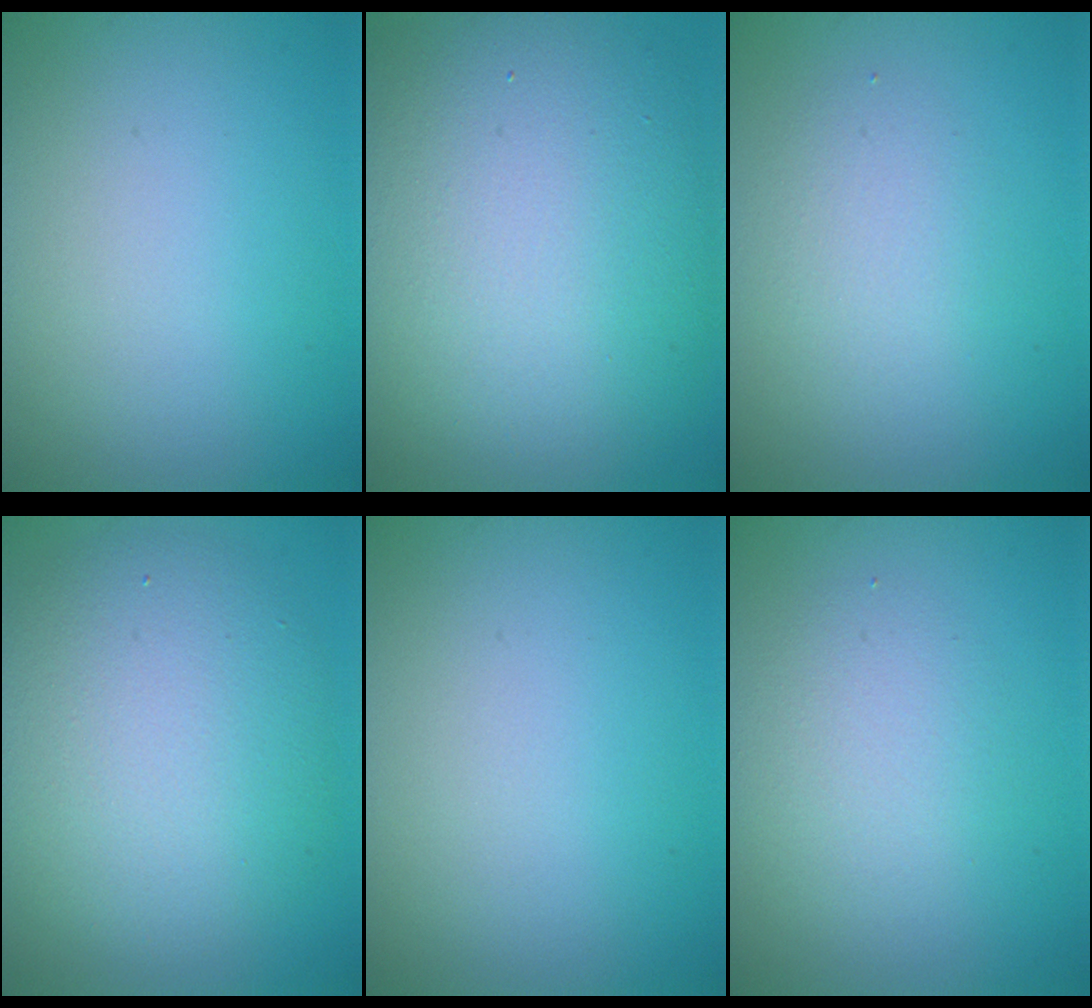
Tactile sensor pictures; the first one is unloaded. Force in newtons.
{"total": 14.7, "press": 14.7, "slide": 0.6}
{"total": 2.2, "press": 2.2, "slide": 0.1}
{"total": 8.5, "press": 8.5, "slide": 0.3}
{"total": 1.6, "press": 1.6, "slide": 0.0}
{"total": 2.8, "press": 2.8, "slide": 0.2}